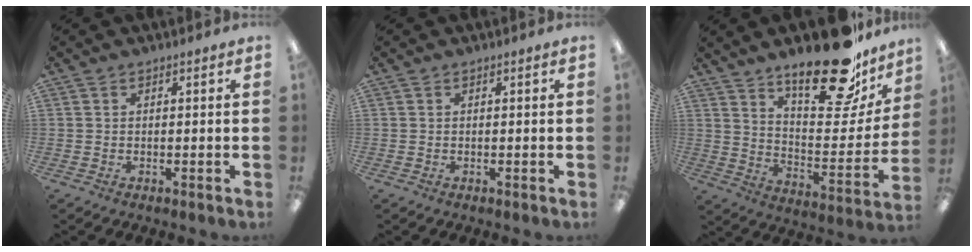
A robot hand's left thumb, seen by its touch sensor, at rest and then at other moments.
{"total": 0.0}
{"total": 23.8, "force": [18.1, 8.0, 13.1], "torque": [-0.185, -0.127, 0.300]}